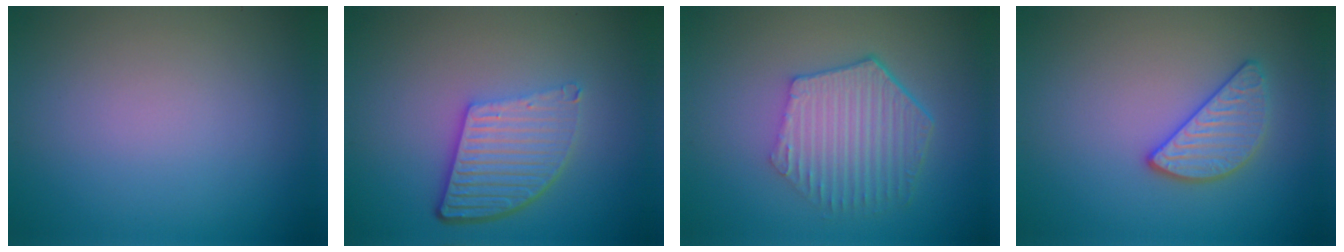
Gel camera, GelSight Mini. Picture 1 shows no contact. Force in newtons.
{"total": 5.6, "press": 3.9, "slide": 4.0}
{"total": 5.9, "press": 4.3, "slide": 4.0}
{"total": 2.8, "press": 2.7, "slide": 0.4}